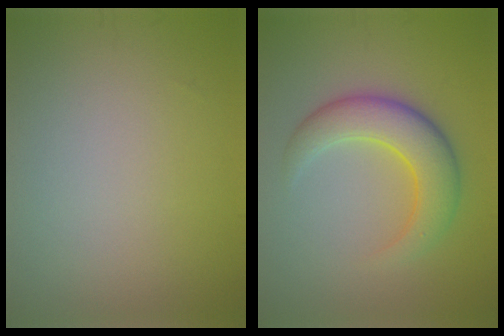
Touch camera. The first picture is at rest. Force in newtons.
{"total": 5.5, "press": 5.5, "slide": 0.1}